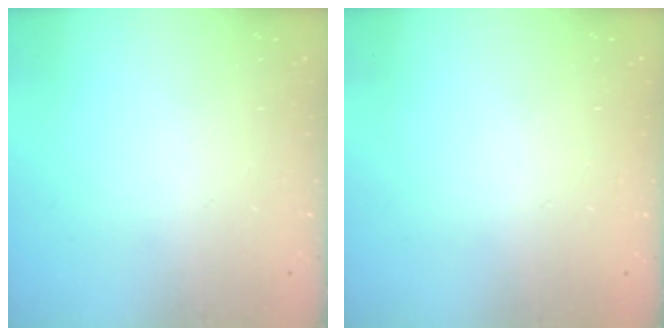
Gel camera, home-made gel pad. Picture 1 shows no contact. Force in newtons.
{"total": 2.5, "press": 2.5, "slide": 0.2}